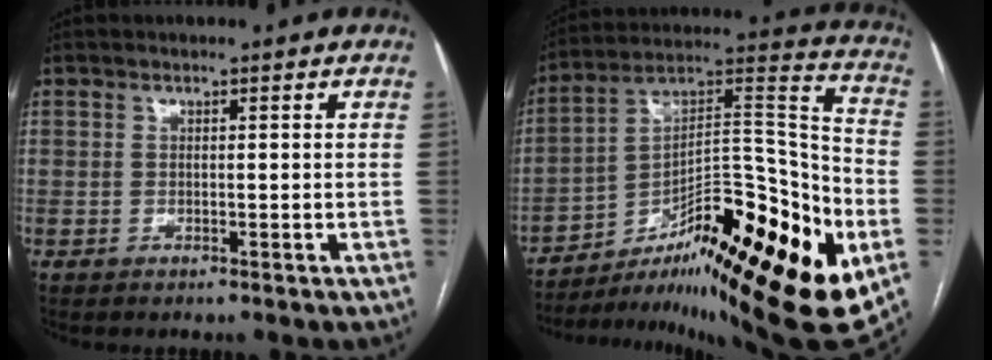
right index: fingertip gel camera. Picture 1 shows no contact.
{"total": 33.0, "force": [-14.6, 7.3, 28.7], "torque": [-0.382, 0.007, -0.216]}